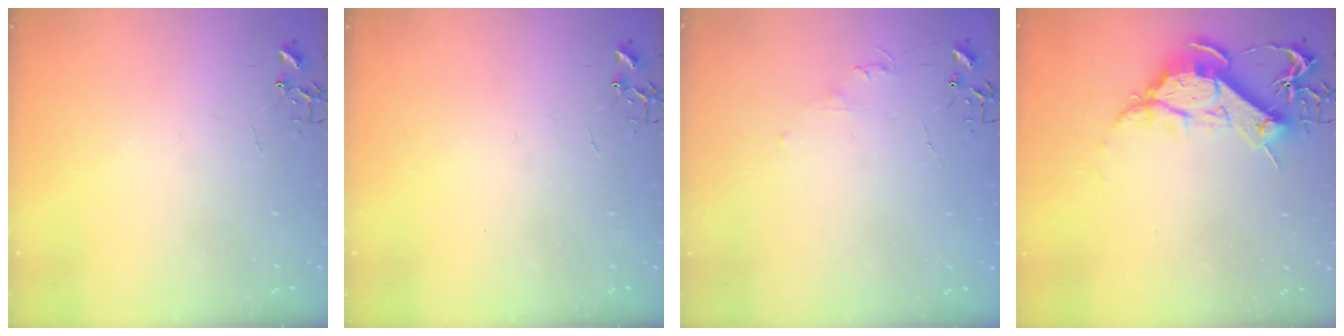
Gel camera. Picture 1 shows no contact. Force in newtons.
{"total": 0.0}
{"total": 4.0, "press": 3.9, "slide": 0.6}
{"total": 12.5, "press": 12.4, "slide": 1.3}